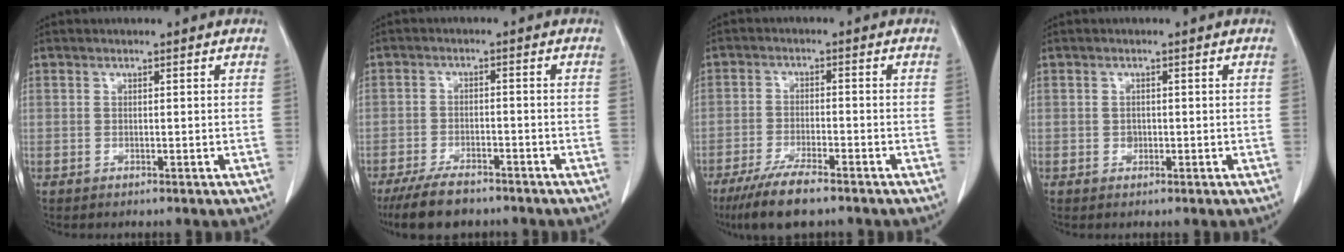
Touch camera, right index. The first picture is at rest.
{"total": 7.8, "force": [-6.4, 2.3, 3.8], "torque": [-0.067, -0.014, -0.109]}
{"total": 8.5, "force": [-6.4, 1.0, 5.5], "torque": [-0.099, -0.021, -0.108]}
{"total": 0.9, "force": [-0.1, 0.8, 0.4], "torque": [-0.005, 0.002, -0.001]}